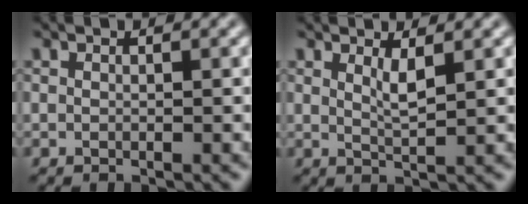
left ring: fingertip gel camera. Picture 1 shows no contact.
{"total": 1.7, "force": [0.9, 0.3, 1.4], "torque": [-0.026, -0.006, 0.015]}